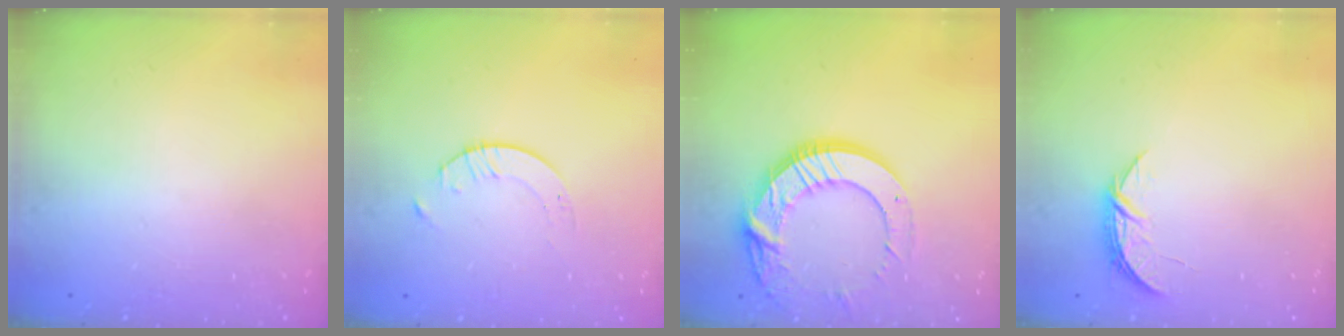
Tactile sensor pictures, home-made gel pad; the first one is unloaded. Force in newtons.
{"total": 1.7, "press": 1.7, "slide": 0.2}
{"total": 17.1, "press": 17.0, "slide": 1.5}
{"total": 5.1, "press": 5.1, "slide": 0.6}